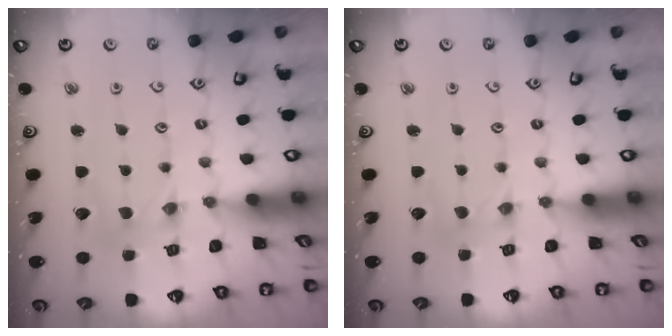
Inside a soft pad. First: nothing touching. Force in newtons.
{"total": 2.3, "press": 2.3, "slide": 0.3}